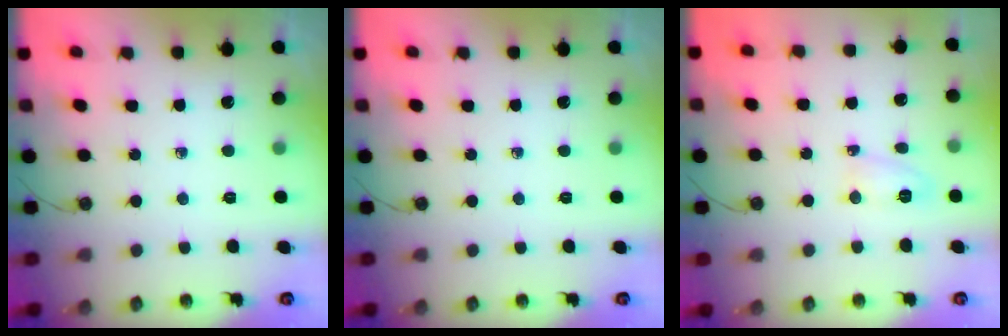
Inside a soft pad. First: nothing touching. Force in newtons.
{"total": 0.0}
{"total": 3.9, "press": 3.7, "slide": 1.4}